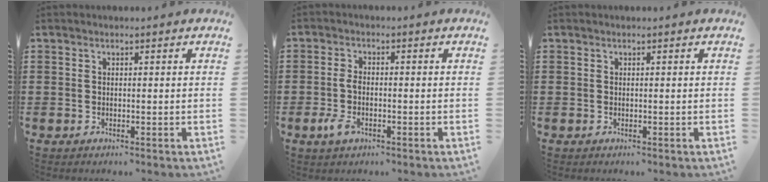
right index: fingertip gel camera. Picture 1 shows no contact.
{"total": 3.5, "force": [-1.1, 1.9, 2.8], "torque": [-0.074, -0.007, -0.026]}
{"total": 0.0}